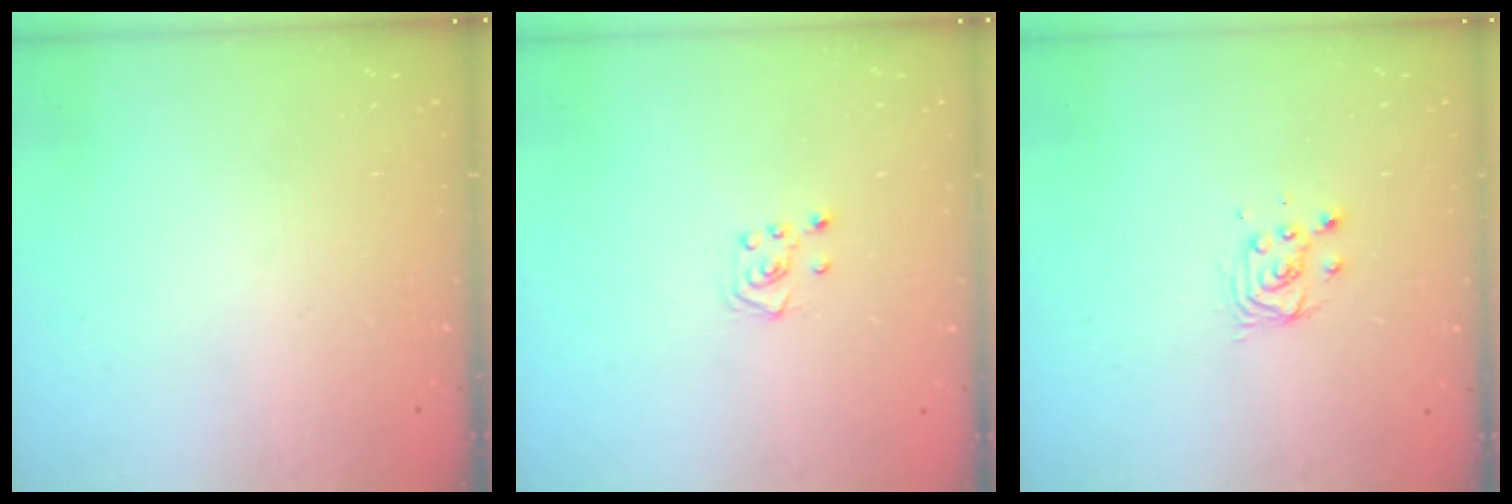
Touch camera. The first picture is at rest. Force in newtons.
{"total": 3.2, "press": 3.2, "slide": 0.4}
{"total": 3.8, "press": 3.7, "slide": 0.5}